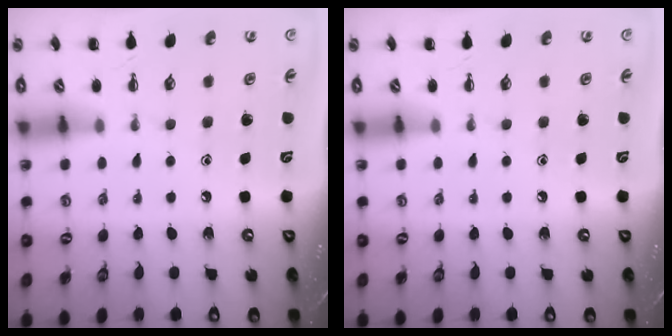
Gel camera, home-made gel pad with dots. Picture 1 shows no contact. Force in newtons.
{"total": 0.0}